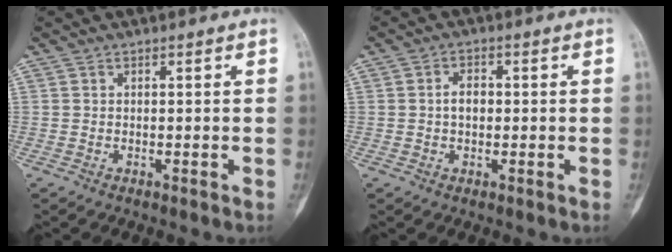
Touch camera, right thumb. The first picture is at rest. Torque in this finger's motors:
{"motor_torque": [0.73, 0.64, -0.03, -0.14, 0.01]}